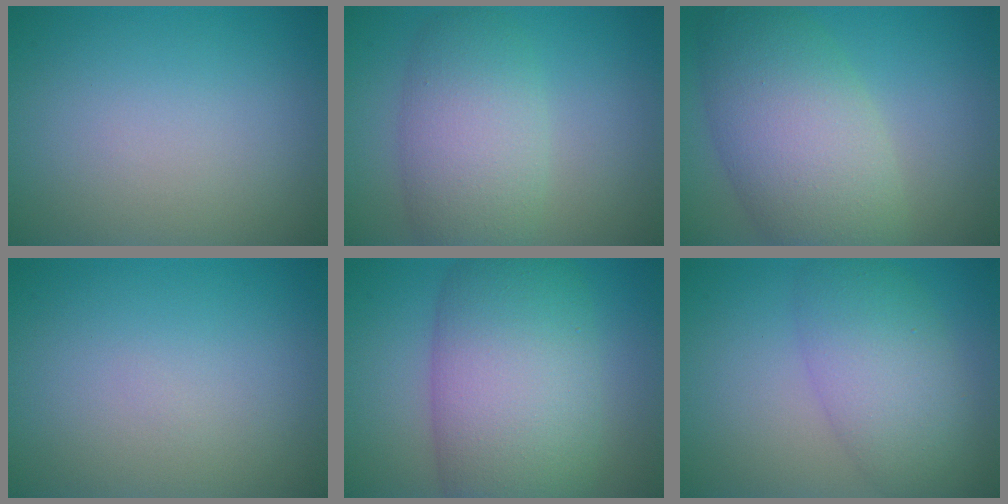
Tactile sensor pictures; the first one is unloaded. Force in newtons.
{"total": 5.8, "press": 5.8, "slide": 0.1}
{"total": 8.9, "press": 8.9, "slide": 0.3}
{"total": 0.0}
{"total": 11.6, "press": 11.6, "slide": 0.5}
{"total": 5.7, "press": 5.7, "slide": 0.2}